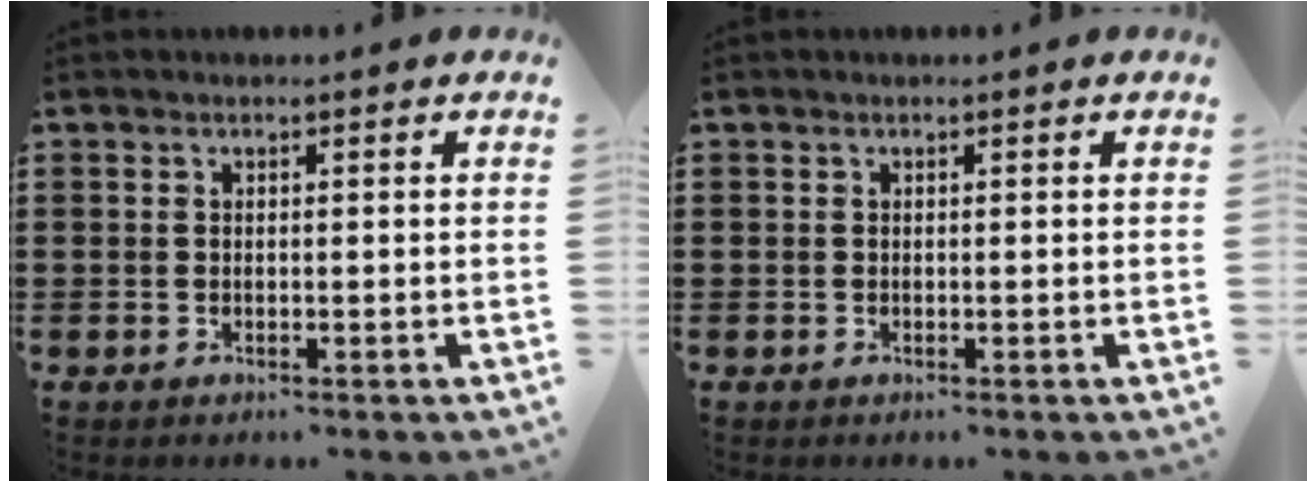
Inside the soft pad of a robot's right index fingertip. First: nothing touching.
{"total": 0.0}